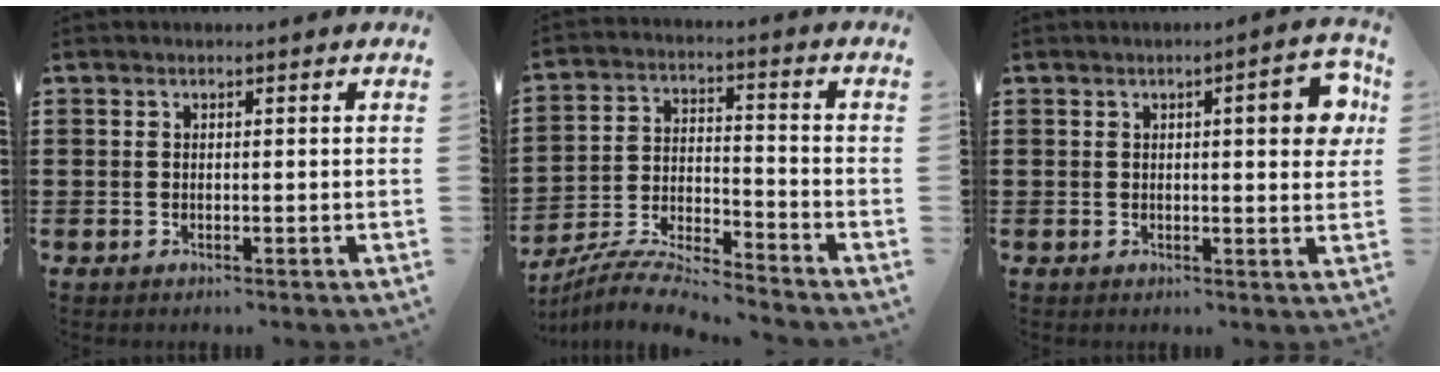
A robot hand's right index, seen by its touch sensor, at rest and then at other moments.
{"total": 7.5, "force": [-7.3, 0.1, 1.9], "torque": [-0.047, -0.002, -0.147]}
{"total": 6.2, "force": [1.8, 1.4, 5.8], "torque": [-0.081, -0.004, 0.021]}